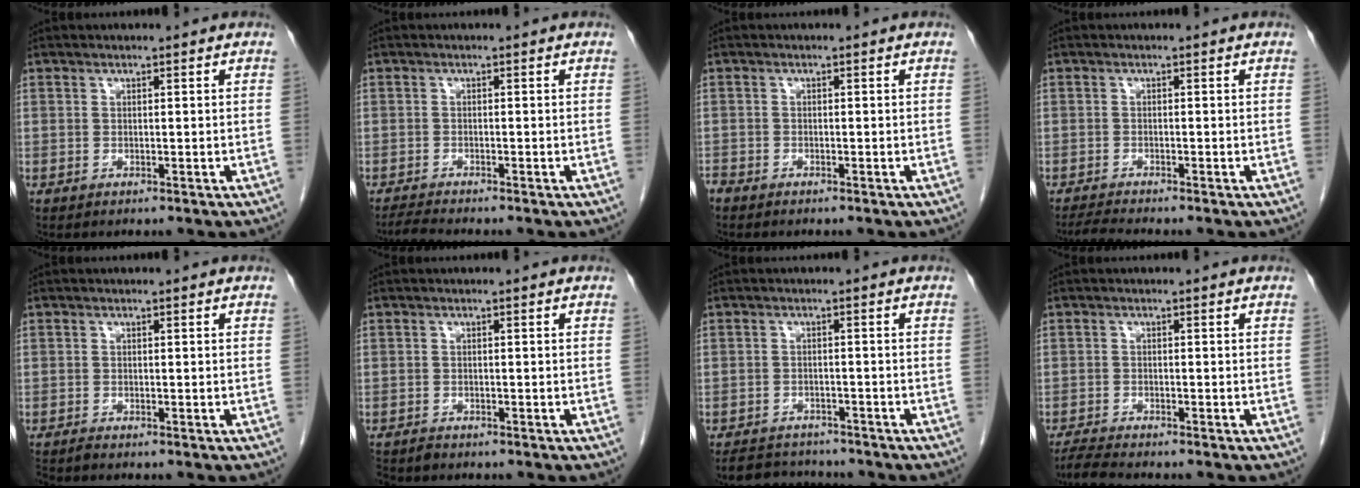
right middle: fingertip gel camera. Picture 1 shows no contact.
{"total": 2.2, "force": [-2.1, -0.7, 0.5], "torque": [-0.022, -0.015, -0.040]}
{"total": 1.4, "force": [-1.3, 0.4, 0.3], "torque": [-0.010, -0.002, -0.024]}
{"total": 2.4, "force": [-2.1, -0.9, 0.5], "torque": [-0.024, -0.016, -0.042]}
{"total": 0.7, "force": [-0.7, -0.2, 0.1], "torque": [-0.007, -0.002, -0.015]}
{"total": 1.9, "force": [-1.7, 0.7, 0.2], "torque": [-0.002, -0.003, -0.028]}
{"total": 6.2, "force": [-5.9, 1.7, 0.8], "torque": [-0.013, -0.002, -0.087]}
{"total": 3.5, "force": [-3.2, -0.6, 1.1], "torque": [-0.026, -0.019, -0.058]}